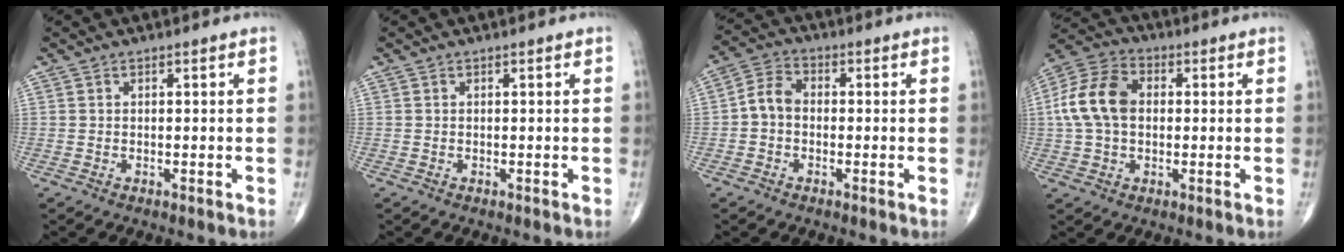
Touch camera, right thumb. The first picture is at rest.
{"total": 0.0}
{"total": 5.2, "force": [-0.7, 3.9, 3.2], "torque": [-0.050, 0.018, -0.027]}
{"total": 11.9, "force": [0.8, 8.2, 8.6], "torque": [-0.172, 0.029, 0.008]}